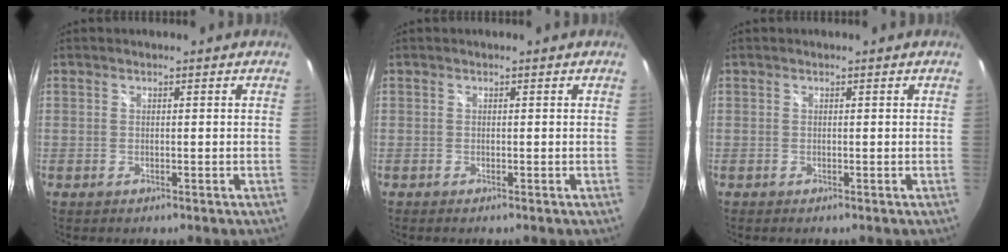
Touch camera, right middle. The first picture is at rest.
{"total": 0.0}
{"total": 0.0}